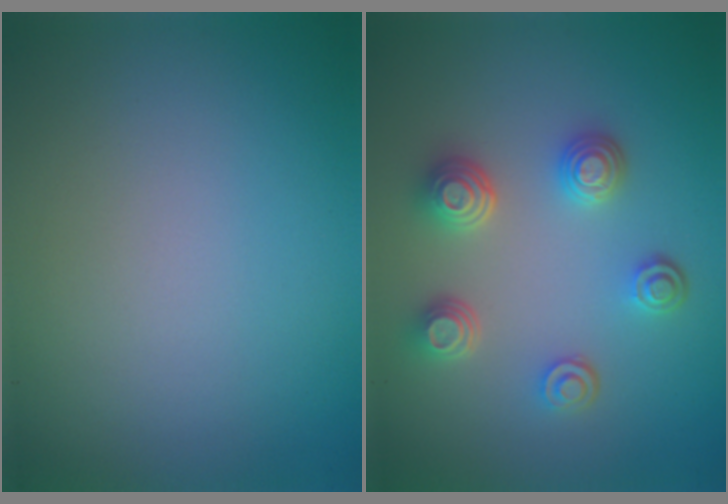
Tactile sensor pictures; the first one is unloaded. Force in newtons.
{"total": 3.9, "press": 3.3, "slide": 2.0}